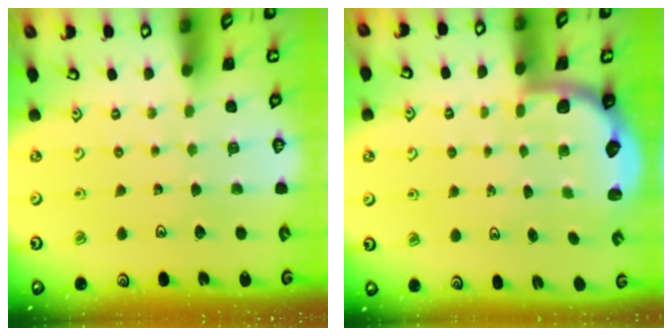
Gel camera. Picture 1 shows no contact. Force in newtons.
{"total": 2.2, "press": 2.1, "slide": 0.8}